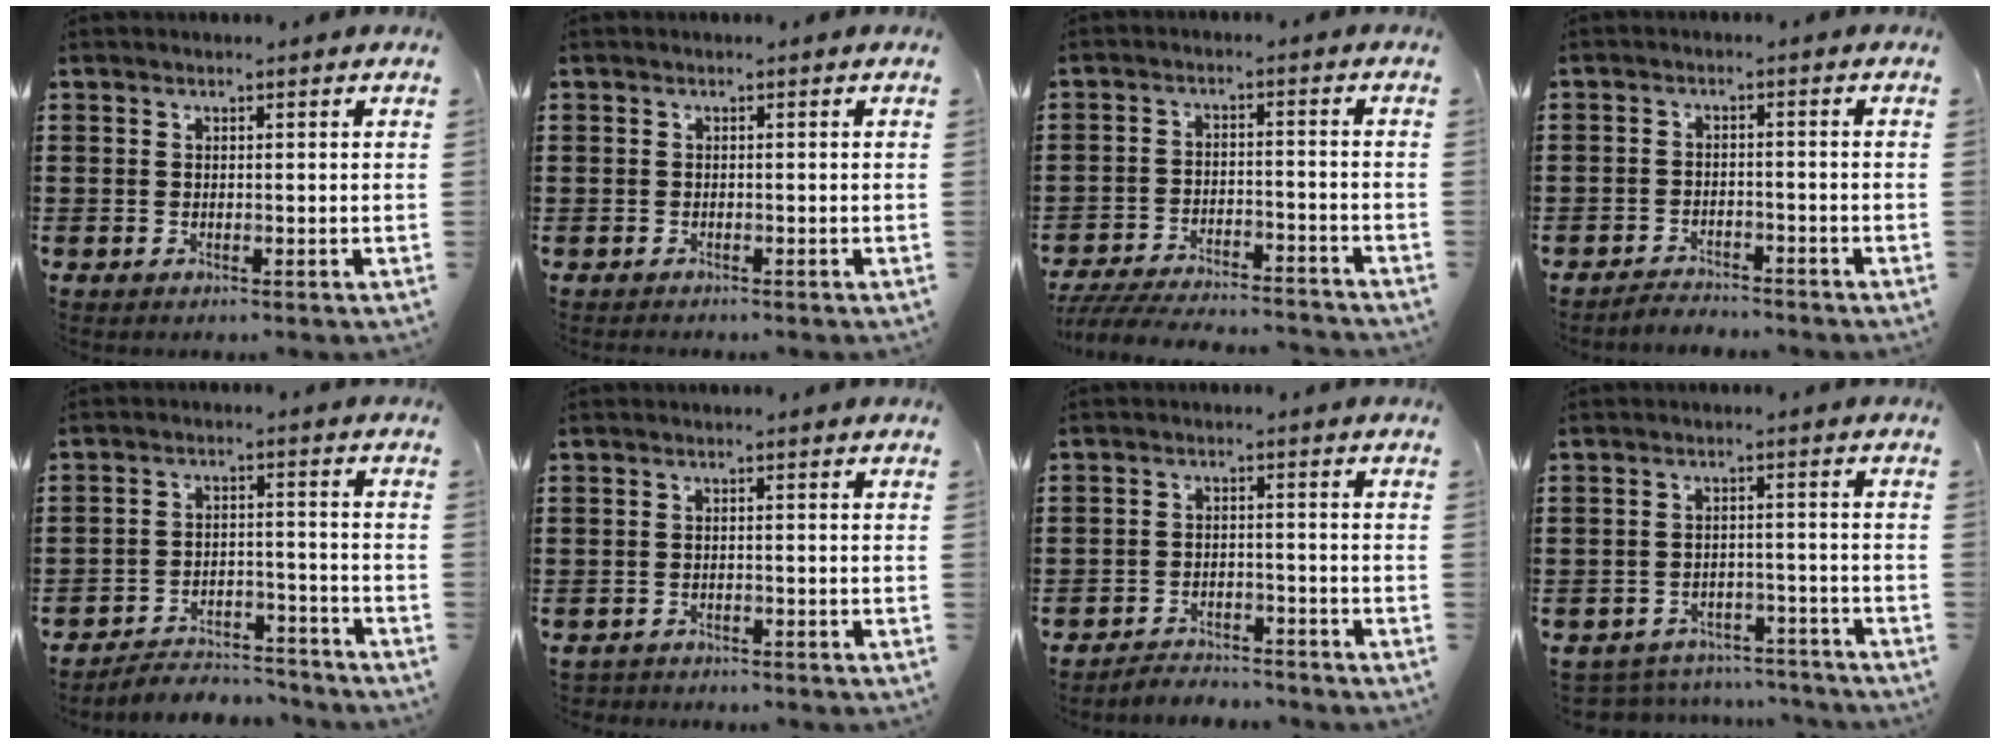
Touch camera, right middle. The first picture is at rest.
{"total": 0.6, "force": [-0.5, 0.2, -0.1], "torque": [0.001, 0.002, -0.011]}
{"total": 6.0, "force": [-5.8, 0.3, 1.5], "torque": [-0.034, -0.002, -0.113]}
{"total": 2.9, "force": [-2.9, 0.4, -0.3], "torque": [-0.004, -0.001, -0.063]}
{"total": 4.5, "force": [-4.4, 0.7, 0.3], "torque": [-0.010, 0.008, -0.094]}
{"total": 1.2, "force": [-1.2, 0.0, -0.1], "torque": [-0.004, -0.002, -0.026]}
{"total": 3.3, "force": [-3.3, 0.4, -0.3], "torque": [-0.005, 0.000, -0.072]}
{"total": 3.8, "force": [-3.8, 0.4, -0.1], "torque": [-0.007, 0.001, -0.080]}